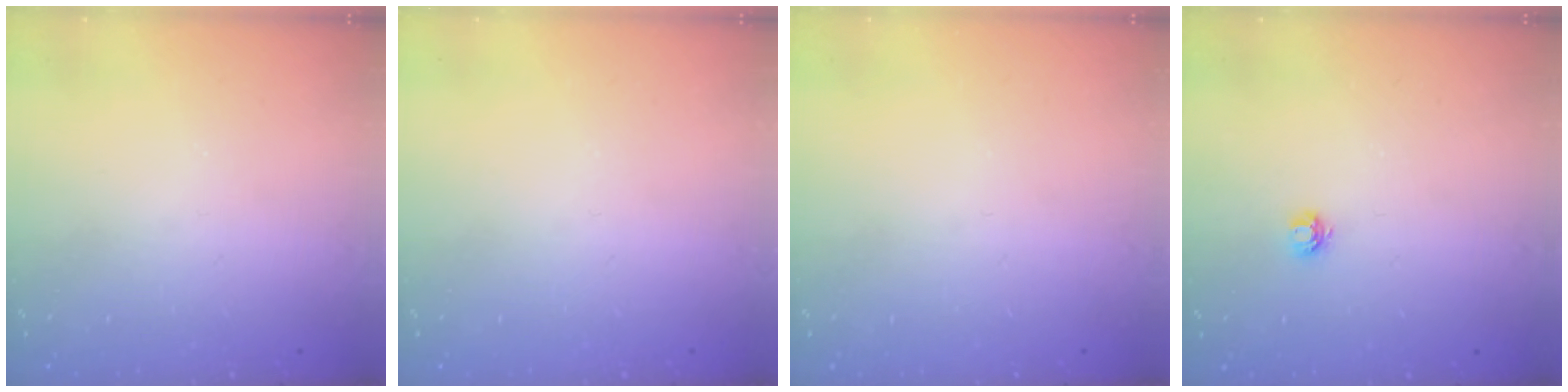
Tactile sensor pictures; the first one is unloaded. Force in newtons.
{"total": 0.0}
{"total": 0.0}
{"total": 3.7, "press": 3.7, "slide": 0.5}